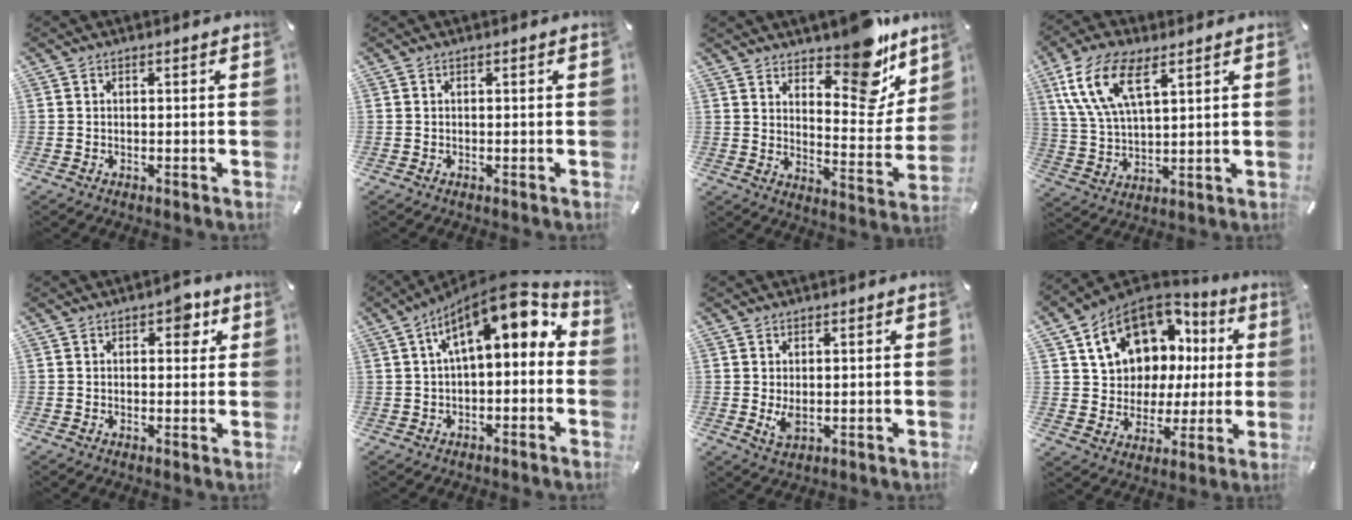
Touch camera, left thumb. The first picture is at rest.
{"total": 0.0}
{"total": 14.0, "force": [11.2, 5.7, 6.0], "torque": [-0.049, -0.110, 0.193]}
{"total": 12.5, "force": [6.7, 5.6, 8.9], "torque": [-0.213, -0.011, 0.120]}
{"total": 4.1, "force": [2.1, 2.5, 2.4], "torque": [-0.015, -0.004, 0.026]}
{"total": 13.1, "force": [5.0, 5.6, 10.7], "torque": [-0.157, -0.034, 0.084]}
{"total": 3.4, "force": [0.3, 1.8, 2.8], "torque": [-0.065, -0.009, -0.001]}
{"total": 15.2, "force": [7.6, 11.5, 6.6], "torque": [-0.125, -0.048, 0.150]}